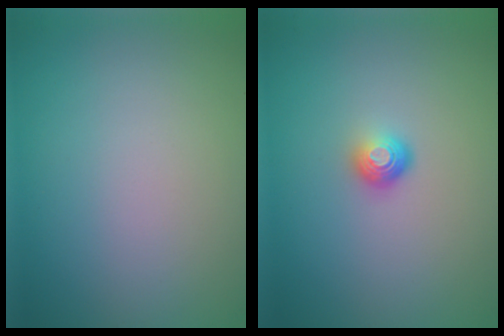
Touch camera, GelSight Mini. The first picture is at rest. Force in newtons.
{"total": 1.7, "press": 1.1, "slide": 1.3}